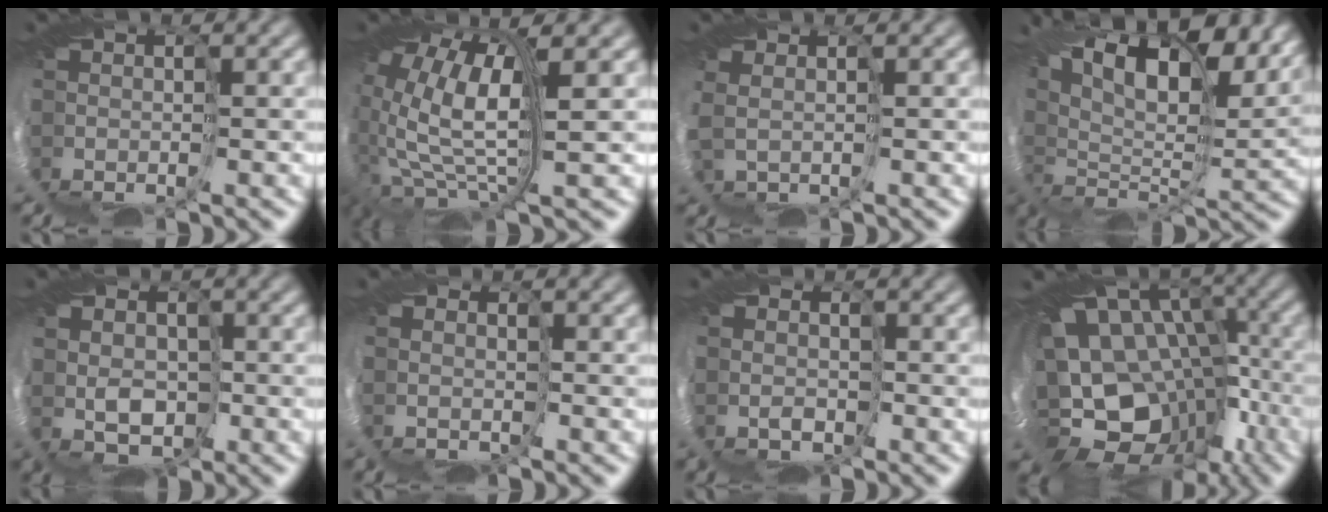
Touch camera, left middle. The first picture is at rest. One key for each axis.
{"total": 7.5, "fx": 2.2, "fy": 2.7, "fz": 6.6, "tx": -0.165, "ty": -0.026, "tz": 0.056}
{"total": 2.6, "fx": 2.5, "fy": -0.7, "fz": 0.0, "tx": -0.010, "ty": 0.014, "tz": 0.042}
{"total": 15.1, "fx": 11.4, "fy": 3.8, "fz": 9.2, "tx": -0.181, "ty": 0.046, "tz": 0.178}
{"total": 2.2, "fx": 1.5, "fy": 1.4, "fz": 0.7, "tx": -0.012, "ty": 0.006, "tz": 0.021}
{"total": 1.8, "fx": 1.7, "fy": 0.1, "fz": -0.6, "tx": 0.007, "ty": -0.008, "tz": 0.036}
{"total": 2.1, "fx": 1.9, "fy": -0.2, "fz": -1.0, "tx": 0.014, "ty": -0.002, "tz": 0.034}
{"total": 14.9, "fx": 0.2, "fy": 11.7, "fz": 9.1, "tx": -0.150, "ty": -0.015, "tz": 0.026}